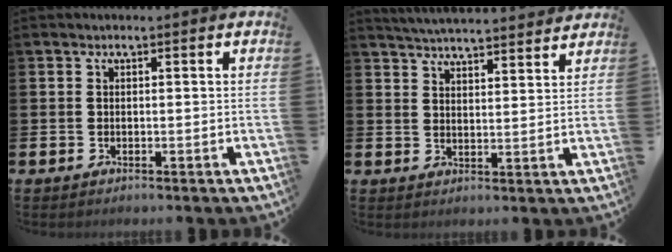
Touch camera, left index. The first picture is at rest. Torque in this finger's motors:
{"motor_torque": [0.98, -1.16, 0.31, 0.14]}